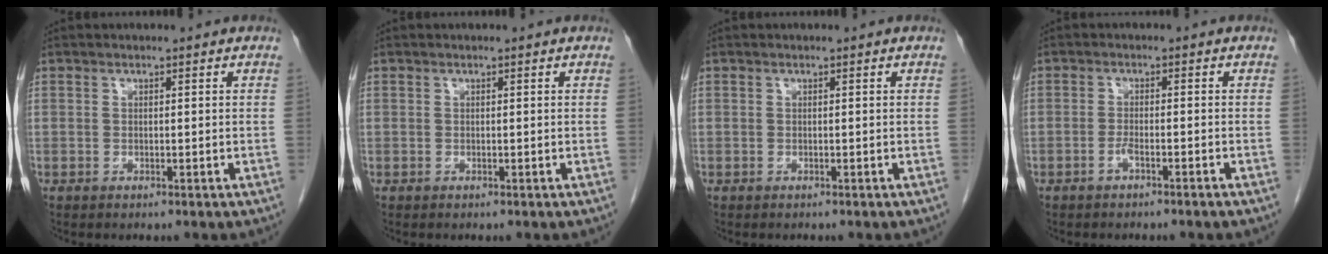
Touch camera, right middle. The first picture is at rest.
{"total": 0.0}
{"total": 0.0}
{"total": 1.6, "force": [-1.2, 0.0, 1.2], "torque": [-0.024, 0.002, -0.022]}